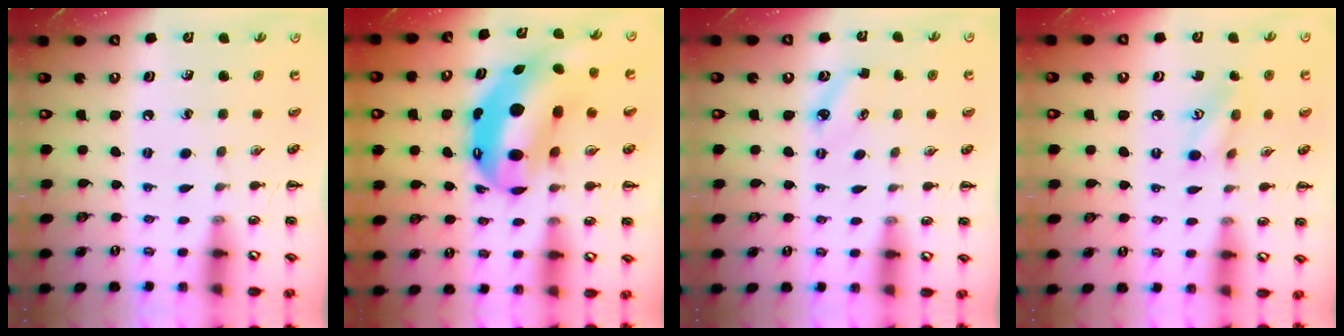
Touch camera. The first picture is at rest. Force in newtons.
{"total": 12.9, "press": 12.5, "slide": 3.4}
{"total": 3.2, "press": 3.1, "slide": 1.0}
{"total": 6.5, "press": 6.3, "slide": 1.3}